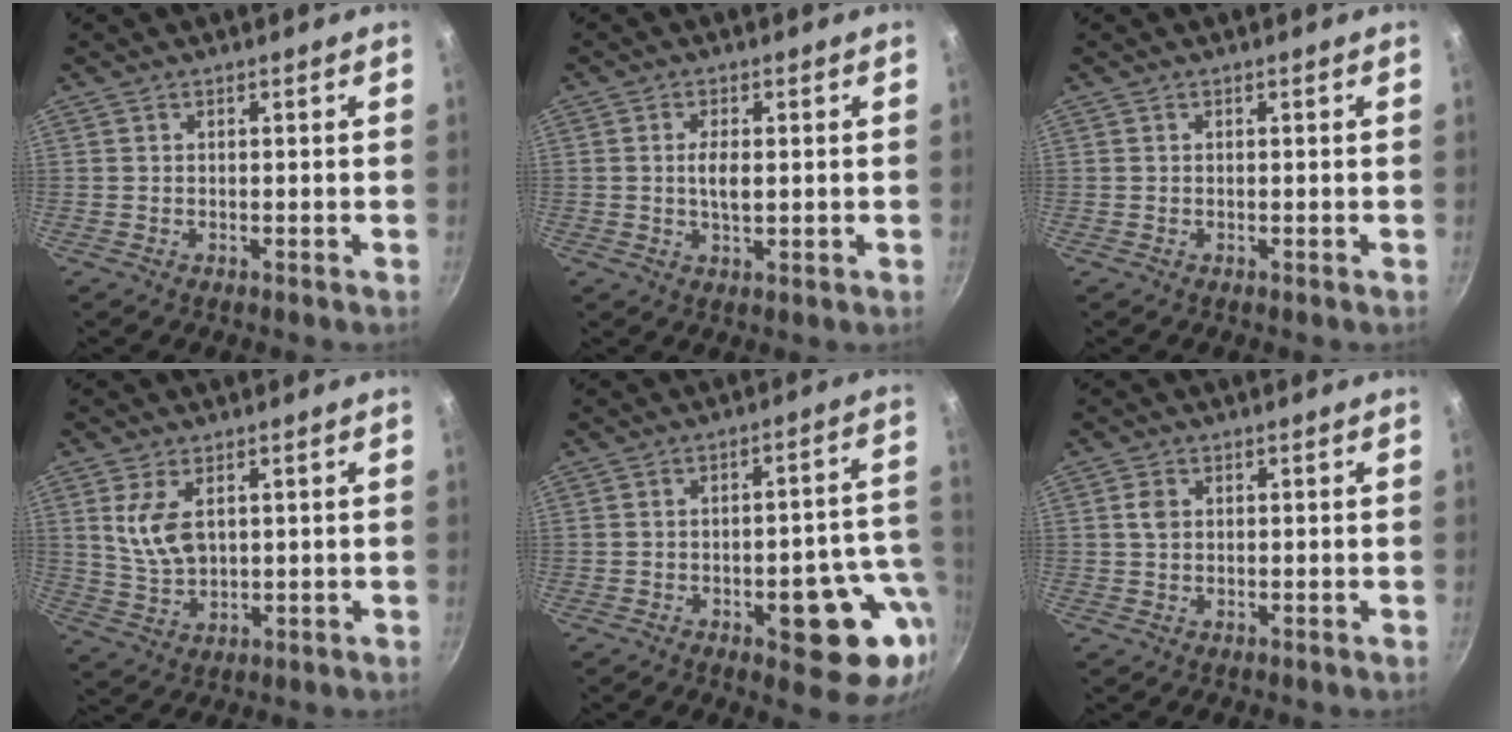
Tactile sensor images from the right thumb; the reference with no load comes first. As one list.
[{"total": 3.8, "force": [0.2, 1.6, 3.5], "torque": [-0.064, 0.000, 0.003]}, {"total": 0.0}, {"total": 7.5, "force": [2.2, 4.3, 5.7], "torque": [-0.103, -0.021, 0.051]}, {"total": 15.0, "force": [-4.9, 6.4, 12.7], "torque": [-0.106, 0.033, -0.062]}, {"total": 2.3, "force": [0.5, 1.7, 1.4], "torque": [-0.023, 0.002, 0.007]}]